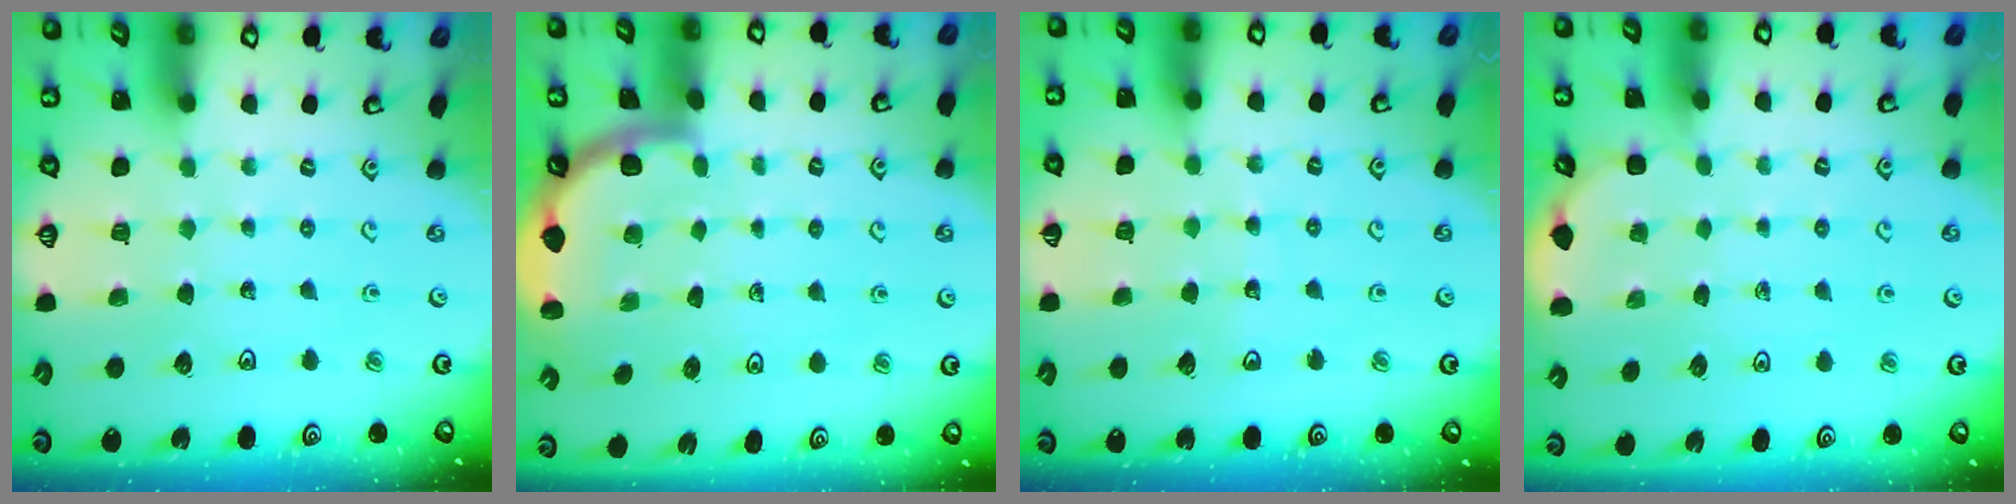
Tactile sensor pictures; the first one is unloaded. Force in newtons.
{"total": 1.6, "press": 1.6, "slide": 0.0}
{"total": 4.4, "press": 4.4, "slide": 0.5}
{"total": 2.1, "press": 1.8, "slide": 1.1}